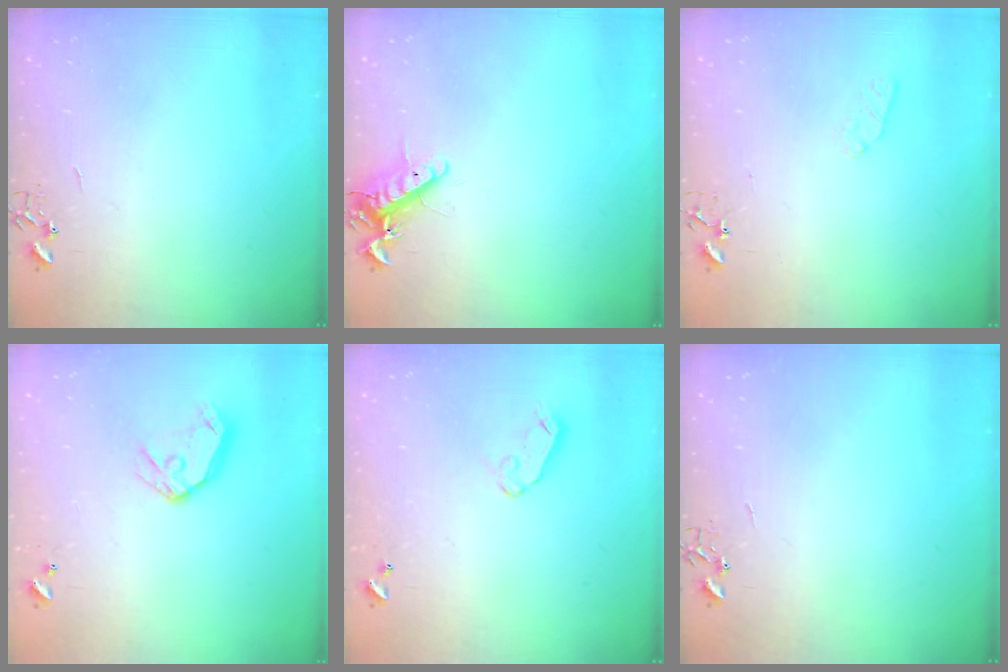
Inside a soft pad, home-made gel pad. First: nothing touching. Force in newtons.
{"total": 11.3, "press": 11.2, "slide": 1.5}
{"total": 6.6, "press": 6.5, "slide": 0.6}
{"total": 11.2, "press": 11.0, "slide": 1.8}
{"total": 5.8, "press": 5.8, "slide": 0.5}
{"total": 0.0}